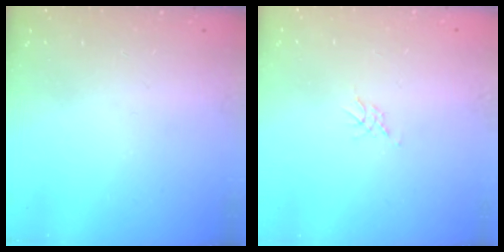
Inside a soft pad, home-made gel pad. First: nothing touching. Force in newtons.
{"total": 1.4, "press": 1.4, "slide": 0.2}